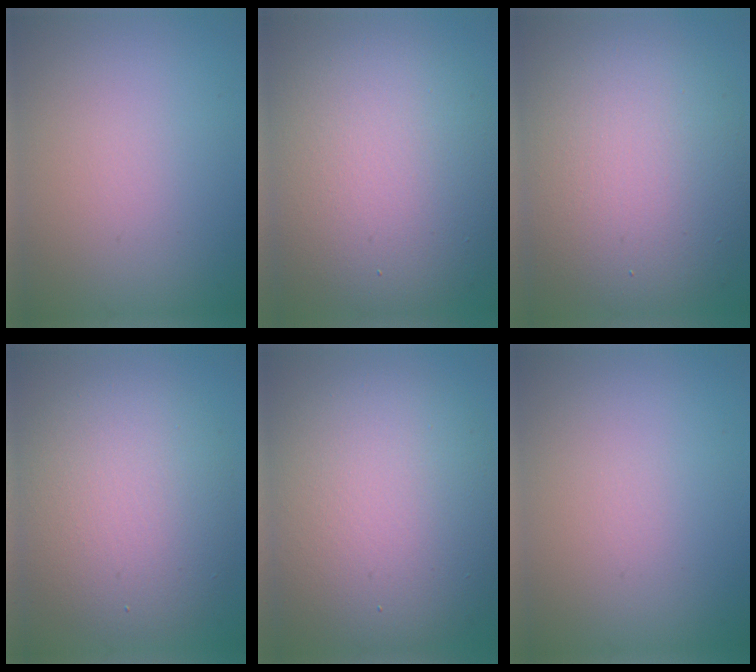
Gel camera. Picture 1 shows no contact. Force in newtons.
{"total": 11.7, "press": 11.7, "slide": 0.7}
{"total": 10.7, "press": 10.7, "slide": 0.7}
{"total": 7.5, "press": 7.5, "slide": 0.5}
{"total": 11.8, "press": 11.7, "slide": 1.0}
{"total": 0.0}